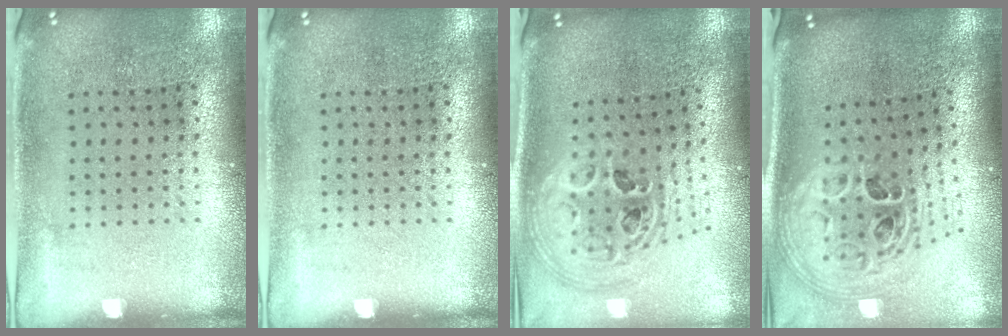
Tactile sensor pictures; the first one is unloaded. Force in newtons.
{"total": 0.0}
{"total": 2.6, "press": 1.9, "slide": 1.8}
{"total": 3.0, "press": 2.1, "slide": 2.1}